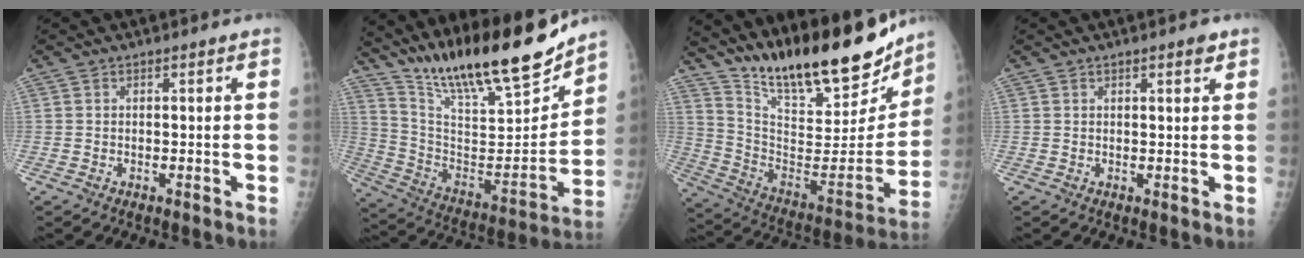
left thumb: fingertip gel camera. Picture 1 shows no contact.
{"total": 24.3, "force": [19.7, 5.1, 13.2], "torque": [-0.191, -0.098, 0.337]}
{"total": 25.9, "force": [20.6, 7.5, 13.8], "torque": [-0.190, -0.096, 0.332]}
{"total": 1.9, "force": [1.2, 0.5, 1.4], "torque": [-0.016, -0.005, 0.014]}